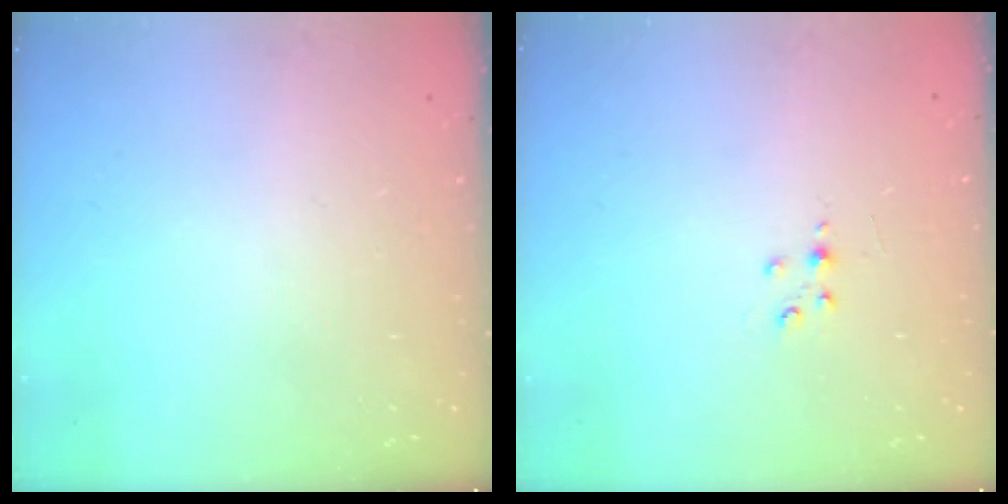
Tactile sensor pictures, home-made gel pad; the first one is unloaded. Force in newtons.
{"total": 2.7, "press": 2.7, "slide": 0.4}